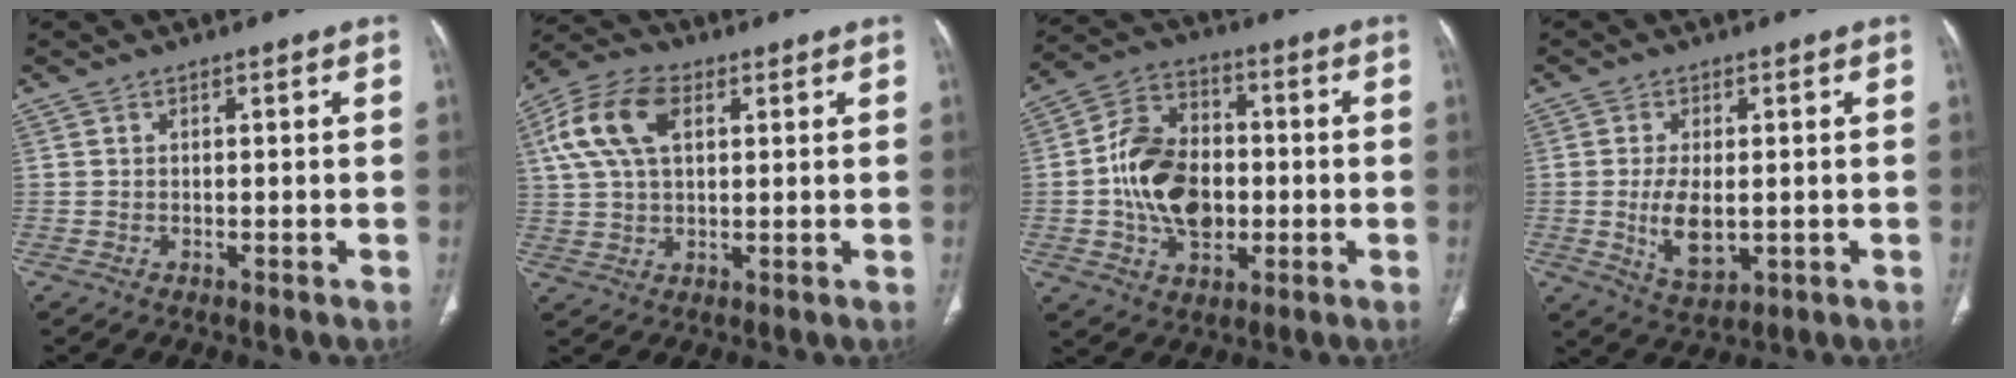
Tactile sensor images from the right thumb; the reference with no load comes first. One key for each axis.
{"total": 11.9, "fx": 3.9, "fy": 6.9, "fz": 8.9, "tx": -0.183, "ty": 0.018, "tz": 0.070}
{"total": 15.3, "fx": -1.5, "fy": 10.8, "fz": 10.8, "tx": -0.168, "ty": 0.024, "tz": -0.024}
{"total": 7.2, "fx": -0.6, "fy": 3.8, "fz": 6.1, "tx": -0.111, "ty": -0.013, "tz": 0.001}